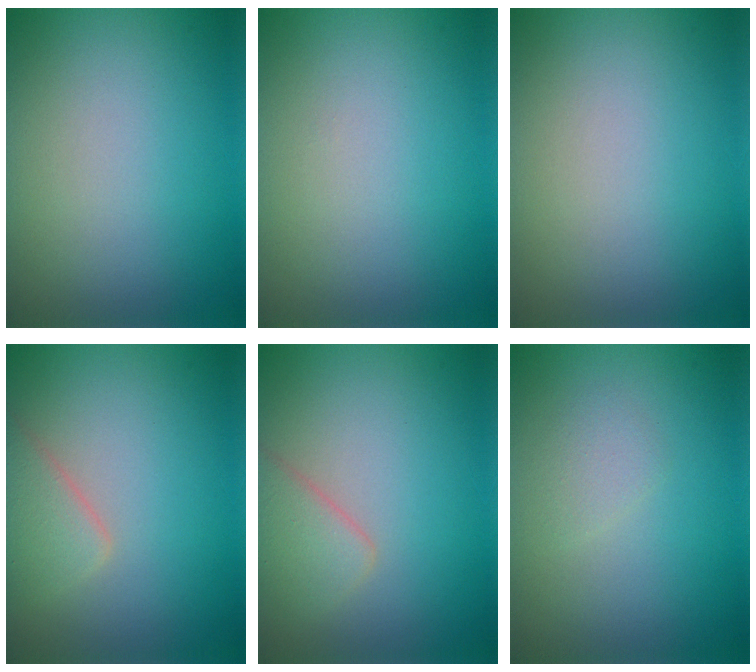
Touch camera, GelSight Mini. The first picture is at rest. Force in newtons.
{"total": 0.0}
{"total": 0.0}
{"total": 2.6, "press": 2.6, "slide": 0.0}
{"total": 2.5, "press": 2.5, "slide": 0.2}
{"total": 1.1, "press": 1.1, "slide": 0.0}